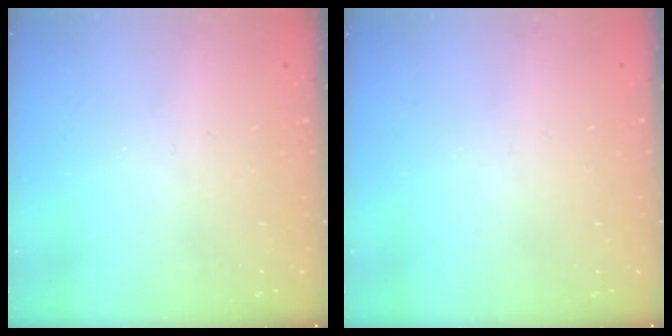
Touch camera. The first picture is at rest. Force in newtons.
{"total": 0.0}